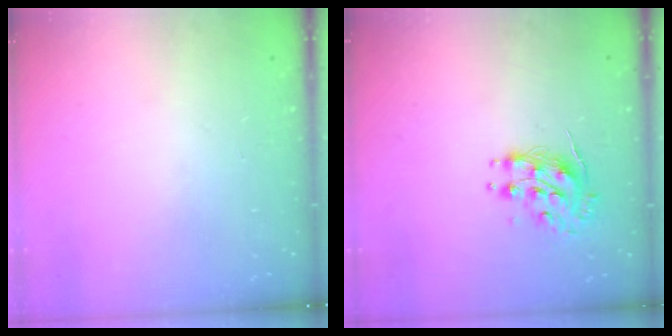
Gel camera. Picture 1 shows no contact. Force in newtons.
{"total": 8.5, "press": 8.4, "slide": 0.5}